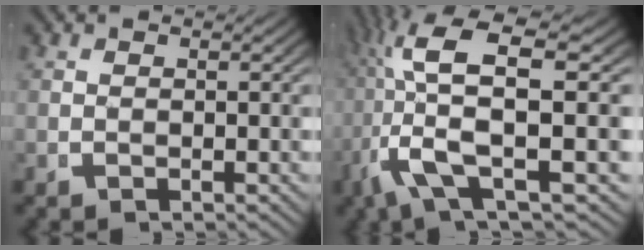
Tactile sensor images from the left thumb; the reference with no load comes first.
{"total": 10.7, "force": [0.6, 4.6, 9.6], "torque": [-0.217, -0.034, 0.023]}